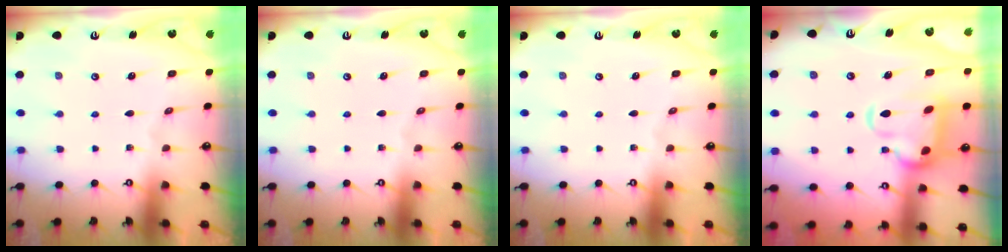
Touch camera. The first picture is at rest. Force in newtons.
{"total": 0.0}
{"total": 0.0}
{"total": 5.9, "press": 5.8, "slide": 1.4}